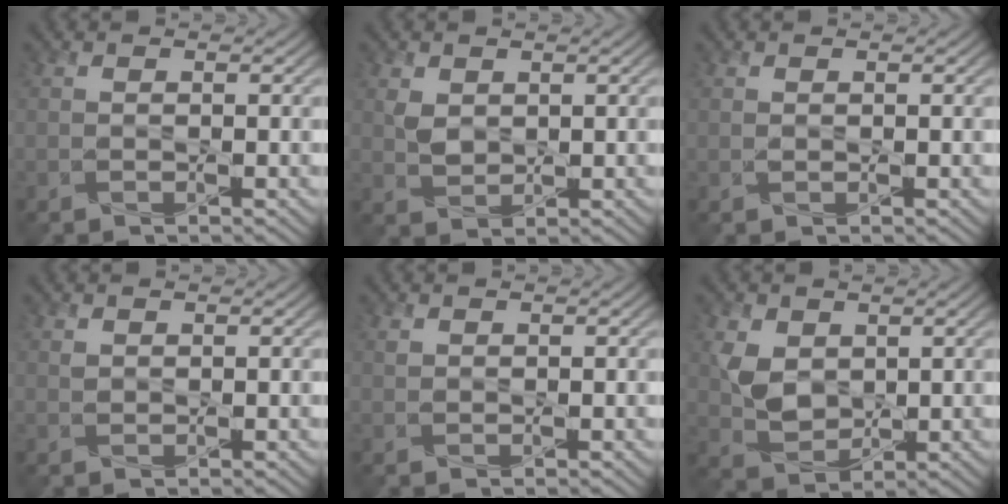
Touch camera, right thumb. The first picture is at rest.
{"total": 2.3, "force": [0.9, 1.7, 1.3], "torque": [-0.037, -0.003, 0.021]}
{"total": 0.0}
{"total": 0.6, "force": [0.4, 0.4, 0.2], "torque": [-0.009, -0.002, 0.010]}
{"total": 0.5, "force": [0.3, 0.3, 0.2], "torque": [-0.007, -0.002, 0.009]}
{"total": 5.1, "force": [1.4, 3.9, 3.0], "torque": [-0.078, -0.005, 0.031]}